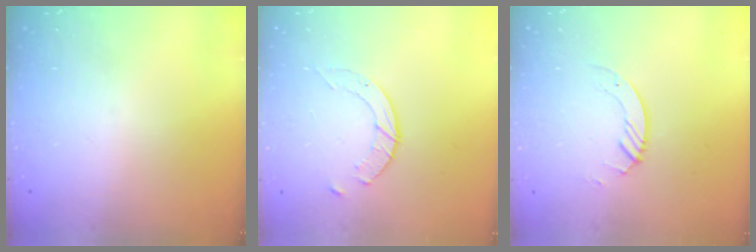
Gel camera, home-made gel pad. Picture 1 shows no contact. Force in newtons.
{"total": 5.1, "press": 5.1, "slide": 0.6}
{"total": 3.0, "press": 3.0, "slide": 0.2}